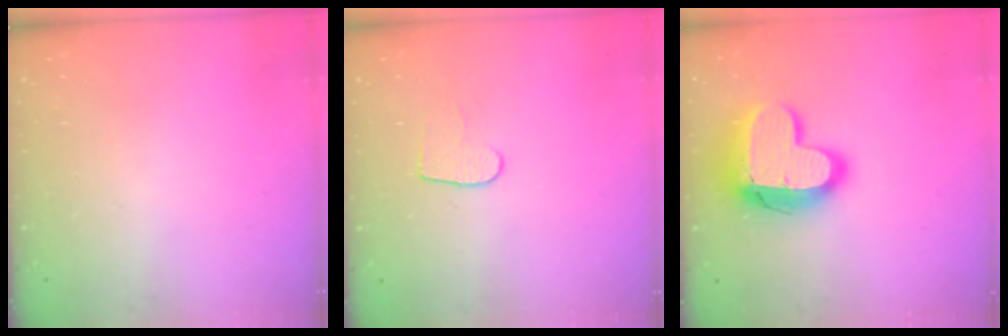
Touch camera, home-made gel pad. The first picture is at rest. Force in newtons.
{"total": 6.3, "press": 6.3, "slide": 0.6}
{"total": 17.2, "press": 17.1, "slide": 1.5}